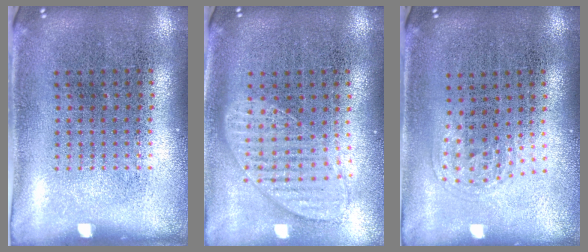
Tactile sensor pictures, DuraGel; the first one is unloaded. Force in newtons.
{"total": 1.1, "press": 1.1, "slide": 0.2}
{"total": 1.0, "press": 0.6, "slide": 0.8}